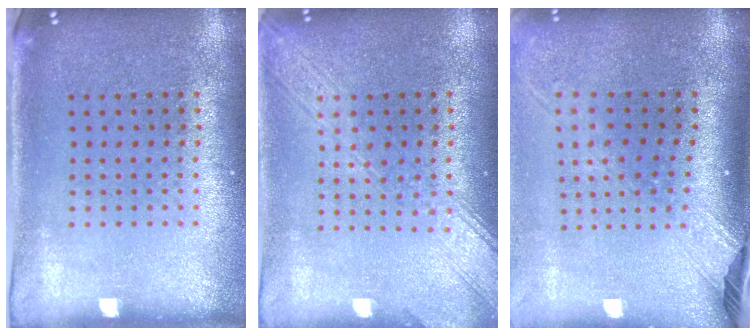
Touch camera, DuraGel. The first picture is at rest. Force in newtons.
{"total": 3.2, "press": 3.2, "slide": 0.4}
{"total": 2.5, "press": 1.9, "slide": 1.7}